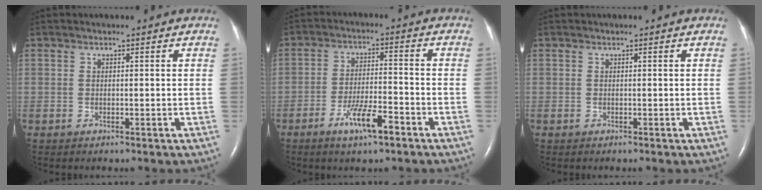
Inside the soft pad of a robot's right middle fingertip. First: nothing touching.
{"total": 6.9, "force": [-4.1, 1.1, 5.4], "torque": [-0.105, -0.006, -0.071]}
{"total": 0.0}